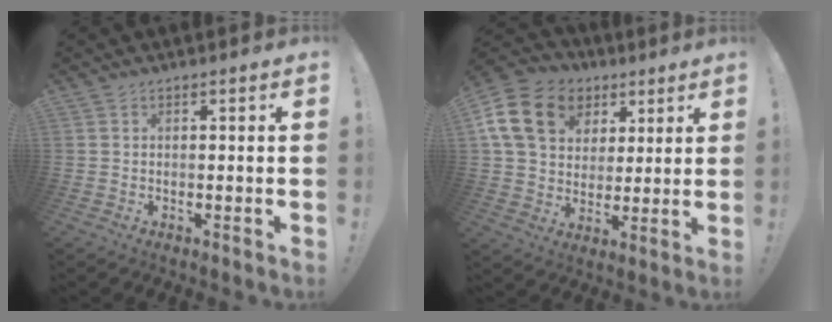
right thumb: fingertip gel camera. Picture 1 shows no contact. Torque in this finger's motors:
{"motor_torque": [0.97, 1.63, 1.14, 0.20, 0.30]}